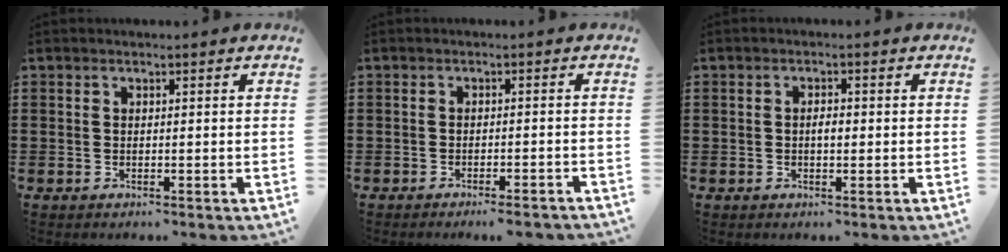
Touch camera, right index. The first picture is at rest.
{"total": 1.8, "force": [-1.6, -0.1, 0.8], "torque": [-0.015, 0.000, -0.031]}
{"total": 1.8, "force": [-0.1, 0.7, 1.7], "torque": [-0.031, 0.002, -0.003]}